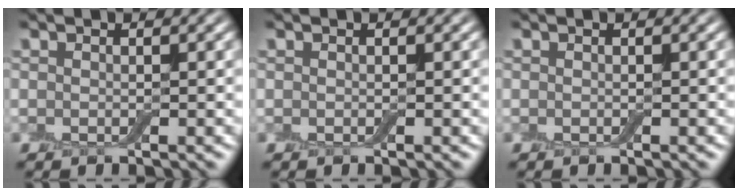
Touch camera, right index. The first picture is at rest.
{"total": 0.0}
{"total": 0.0}